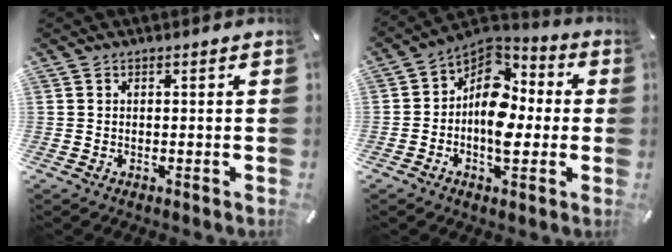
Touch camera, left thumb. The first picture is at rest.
{"total": 12.5, "force": [-1.6, 9.0, 8.4], "torque": [-0.143, -0.006, -0.033]}